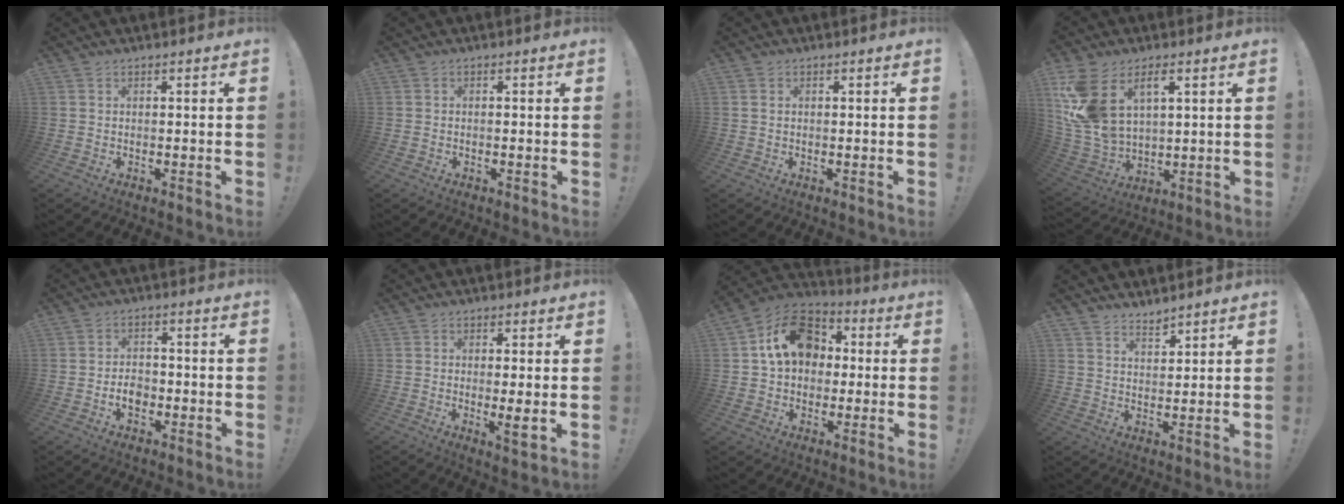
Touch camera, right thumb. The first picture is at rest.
{"total": 0.5, "force": [-0.5, 0.3, 0.1], "torque": [-0.004, 0.001, -0.008]}
{"total": 0.7, "force": [0.3, 0.6, 0.4], "torque": [-0.014, 0.004, 0.007]}
{"total": 14.7, "force": [6.7, 8.9, 9.6], "torque": [-0.213, -0.039, 0.124]}
{"total": 4.9, "force": [-2.0, 3.4, 2.9], "torque": [-0.039, 0.003, -0.037]}
{"total": 5.1, "force": [-0.4, 0.6, 5.1], "torque": [-0.059, -0.017, -0.006]}
{"total": 17.4, "force": [4.1, 13.3, 10.5], "torque": [-0.154, 0.007, 0.079]}
{"total": 3.8, "force": [3.6, 1.2, 0.3], "torque": [-0.001, -0.031, 0.066]}